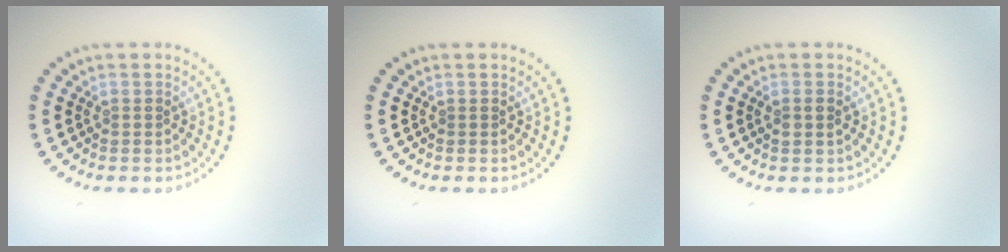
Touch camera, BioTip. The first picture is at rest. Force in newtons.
{"total": 0.0}
{"total": 1.1, "press": 1.0, "slide": 0.3}